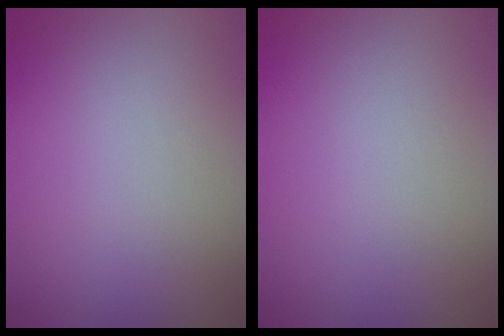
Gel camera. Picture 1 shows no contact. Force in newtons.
{"total": 0.0}